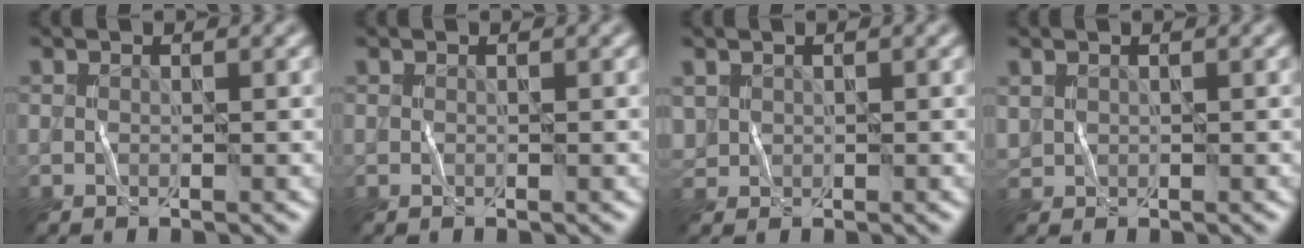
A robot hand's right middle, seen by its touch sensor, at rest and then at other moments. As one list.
[{"total": 0.0}, {"total": 1.1, "force": [0.3, 1.0, 0.2], "torque": [-0.008, 0.000, 0.010]}, {"total": 0.8, "force": [0.3, 0.7, 0.1], "torque": [-0.005, 0.000, 0.011]}]